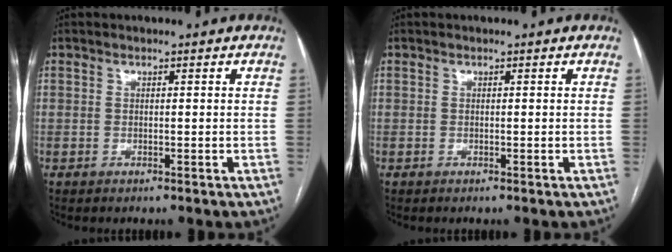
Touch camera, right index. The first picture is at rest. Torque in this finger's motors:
{"motor_torque": [0.03, -0.09, 0.03, 0.01]}